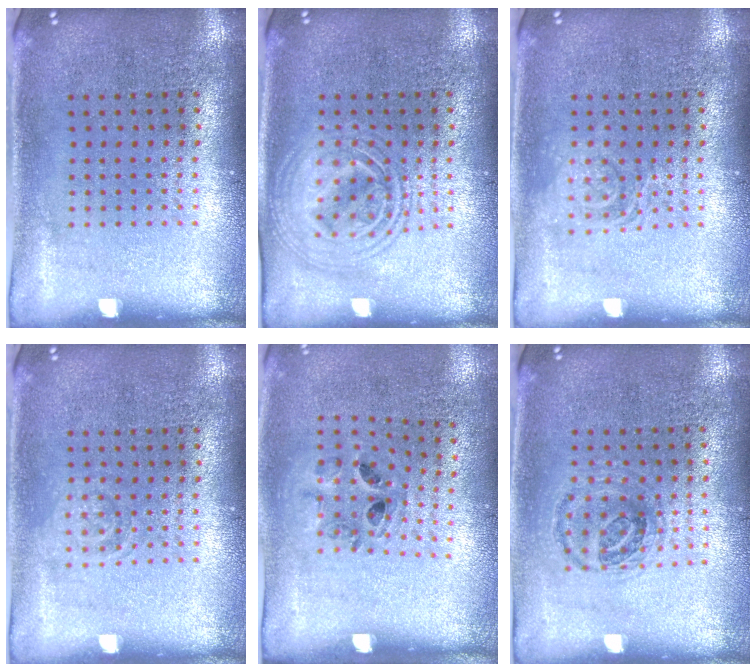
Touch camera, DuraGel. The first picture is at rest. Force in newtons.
{"total": 2.6, "press": 2.6, "slide": 0.3}
{"total": 1.8, "press": 1.8, "slide": 0.3}
{"total": 1.0, "press": 1.0, "slide": 0.2}
{"total": 0.9, "press": 0.8, "slide": 0.5}
{"total": 0.9, "press": 0.9, "slide": 0.2}